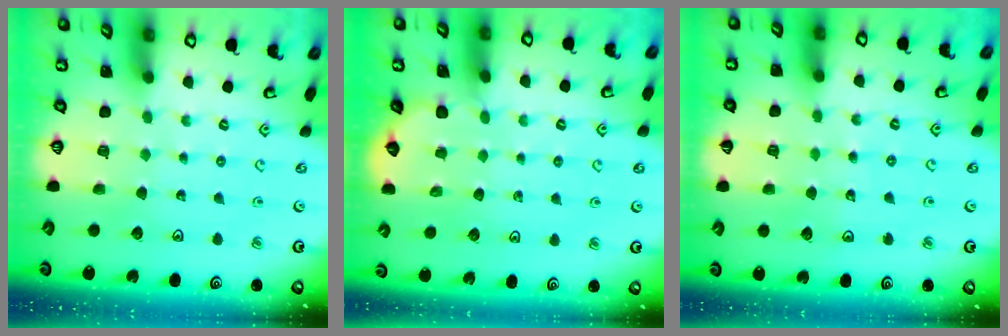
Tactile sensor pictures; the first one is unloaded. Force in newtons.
{"total": 3.2, "press": 3.2, "slide": 0.3}
{"total": 5.2, "press": 4.6, "slide": 2.3}